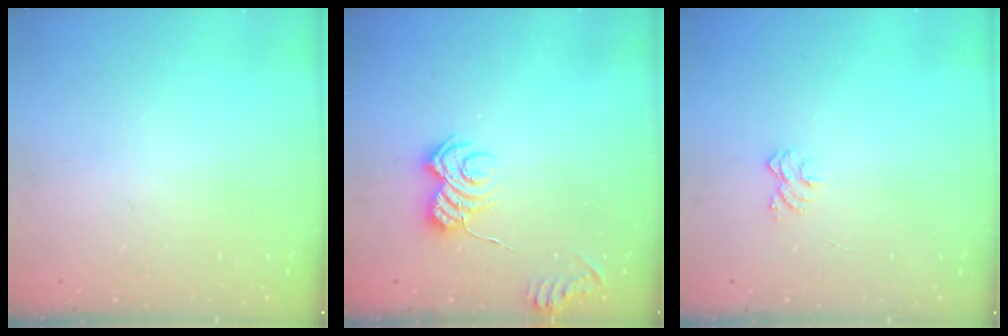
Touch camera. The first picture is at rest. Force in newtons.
{"total": 7.2, "press": 7.2, "slide": 0.6}
{"total": 7.1, "press": 7.0, "slide": 0.6}